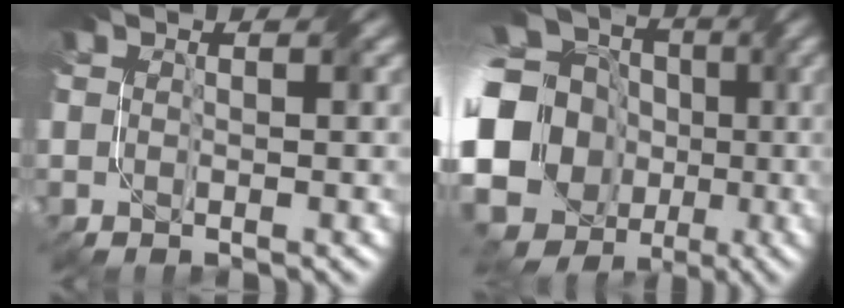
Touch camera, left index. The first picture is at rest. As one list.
[{"total": 20.9, "force": [-2.6, 18.8, 8.7], "torque": [-0.188, 0.002, -0.100]}]